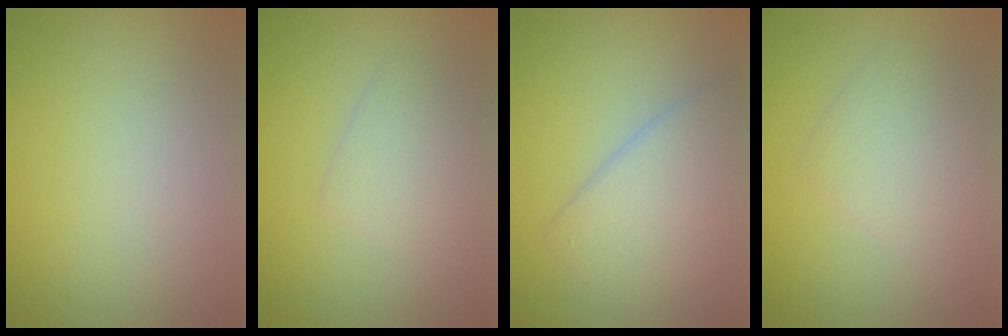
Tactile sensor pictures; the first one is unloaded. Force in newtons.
{"total": 2.1, "press": 2.1, "slide": 0.1}
{"total": 3.9, "press": 3.9, "slide": 0.0}
{"total": 2.8, "press": 2.8, "slide": 0.1}